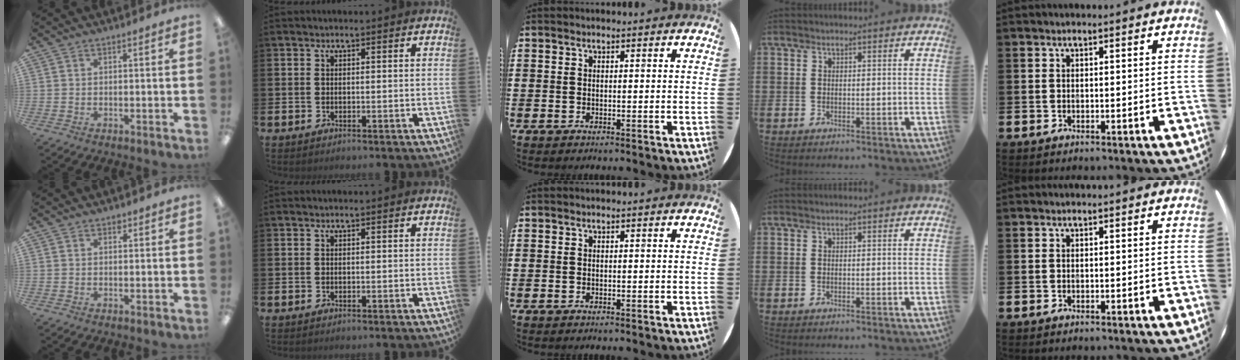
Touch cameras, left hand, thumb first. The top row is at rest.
{"thumb": {"total": 1.1, "force": [0.8, 0.7, 0.2], "torque": [0.003, -0.002, 0.014]}}